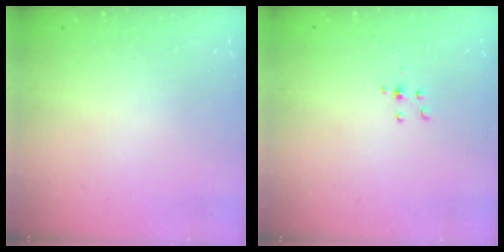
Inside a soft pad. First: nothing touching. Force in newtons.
{"total": 4.0, "press": 3.9, "slide": 0.9}